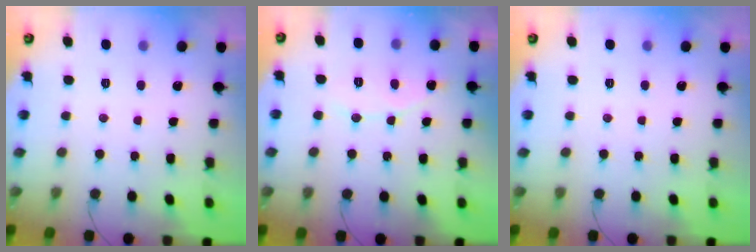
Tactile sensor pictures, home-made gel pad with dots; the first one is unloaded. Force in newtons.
{"total": 6.1, "press": 6.1, "slide": 0.4}
{"total": 0.0}